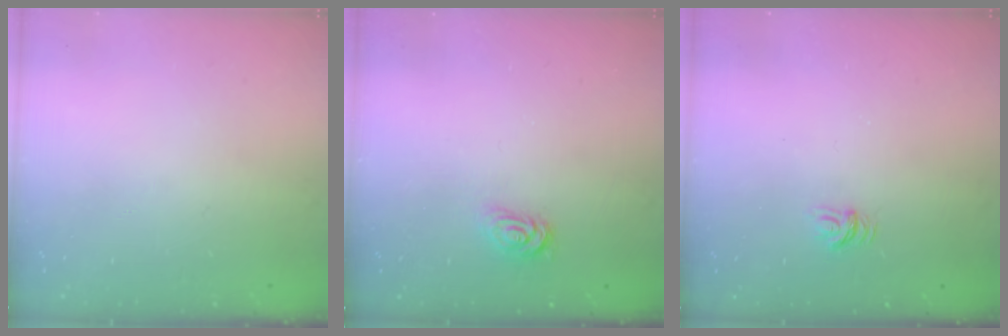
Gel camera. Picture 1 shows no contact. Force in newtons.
{"total": 2.5, "press": 2.5, "slide": 0.4}
{"total": 4.1, "press": 4.1, "slide": 0.1}